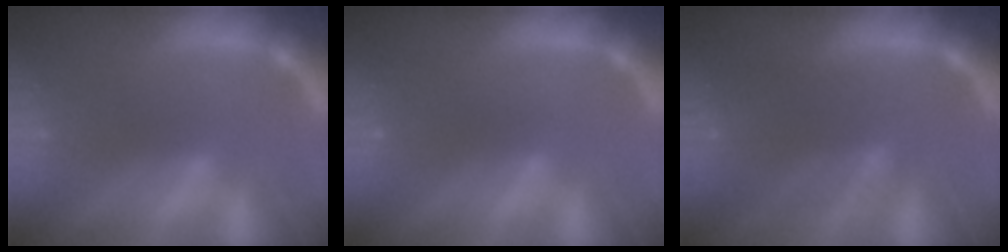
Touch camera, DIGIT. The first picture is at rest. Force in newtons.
{"total": 0.0}
{"total": 6.6}